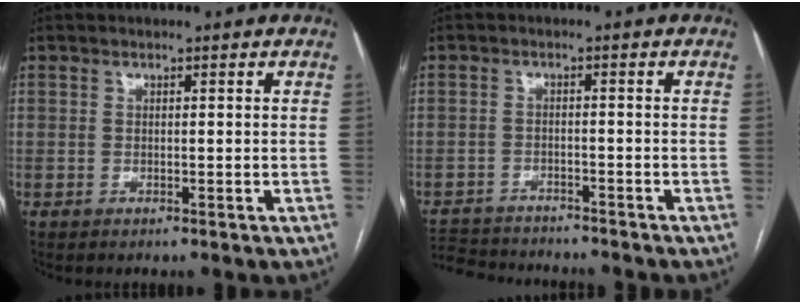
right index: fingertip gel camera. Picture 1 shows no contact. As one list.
[{"total": 9.9, "force": [-9.3, 2.2, 2.4], "torque": [-0.052, 0.003, -0.142]}]